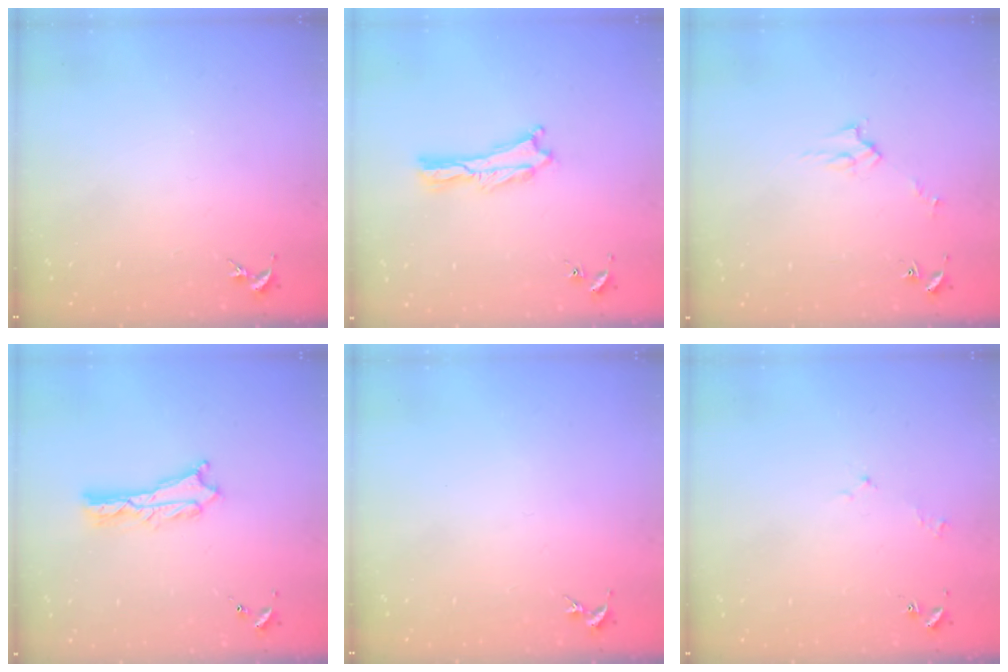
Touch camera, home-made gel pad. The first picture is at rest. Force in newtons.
{"total": 0.7, "press": 0.6, "slide": 0.2}
{"total": 3.0, "press": 3.0, "slide": 0.3}
{"total": 2.4, "press": 2.4, "slide": 0.2}
{"total": 0.0}
{"total": 1.6, "press": 1.5, "slide": 0.3}